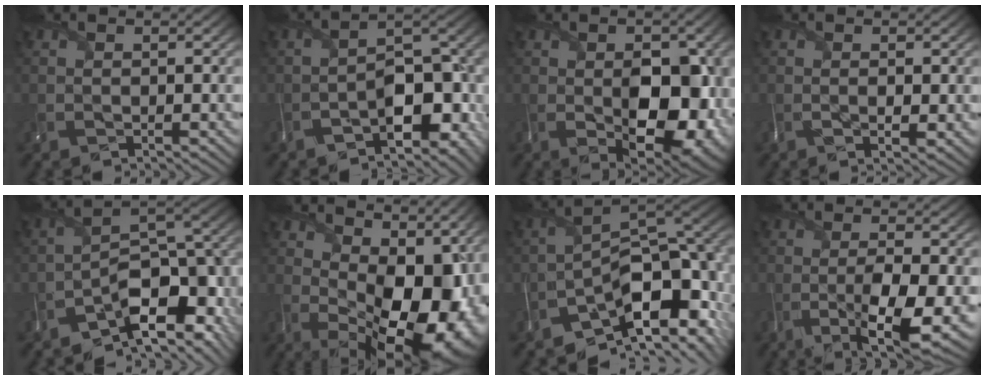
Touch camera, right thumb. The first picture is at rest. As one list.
[{"total": 11.1, "force": [-5.1, 4.9, 8.6], "torque": [-0.124, -0.012, -0.083]}, {"total": 12.6, "force": [-1.6, 7.4, 10.1], "torque": [-0.136, -0.033, 0.000]}, {"total": 2.0, "force": [-0.3, 0.7, 1.8], "torque": [-0.036, -0.008, -0.003]}, {"total": 10.6, "force": [-4.8, 5.0, 7.9], "torque": [-0.112, -0.006, -0.089]}, {"total": 16.6, "force": [1.6, 9.9, 13.2], "torque": [-0.172, -0.021, 0.063]}, {"total": 11.9, "force": [-6.9, 5.5, 8.0], "torque": [-0.116, -0.007, -0.128]}, {"total": 8.7, "force": [-3.0, 2.4, 7.8], "torque": [-0.133, -0.012, -0.047]}]